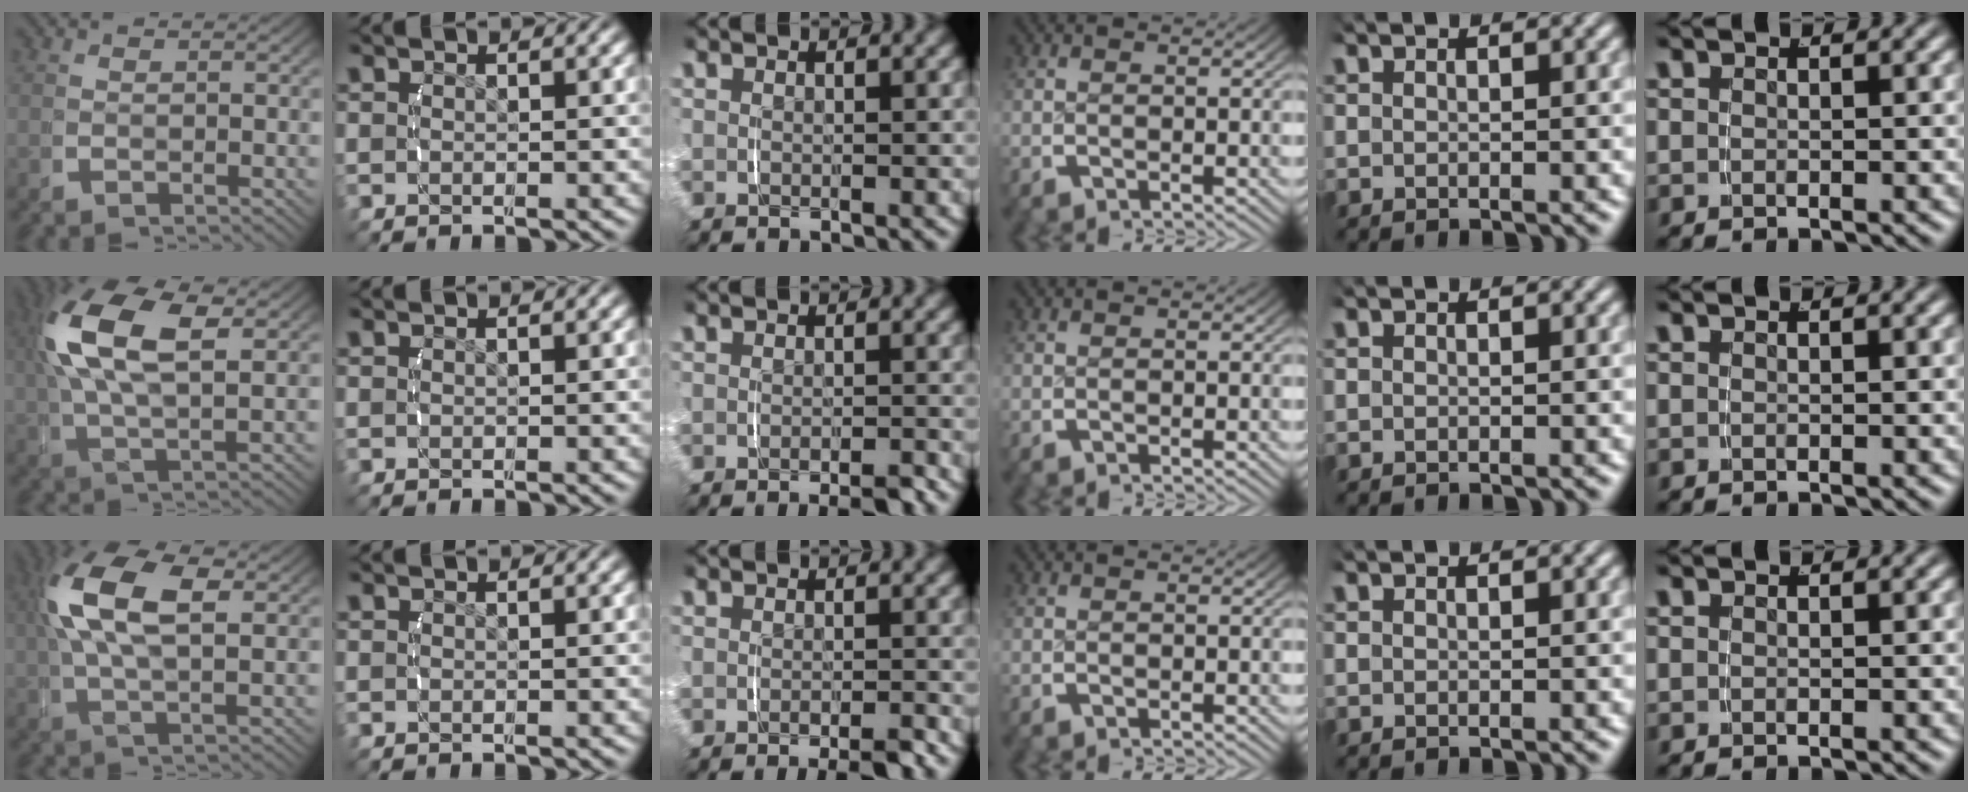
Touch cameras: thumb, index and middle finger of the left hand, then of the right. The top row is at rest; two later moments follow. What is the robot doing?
{"motion": "lift_and_place", "object": "jar lid"}